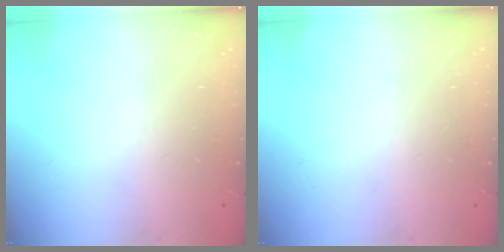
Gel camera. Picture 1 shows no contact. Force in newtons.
{"total": 0.0}